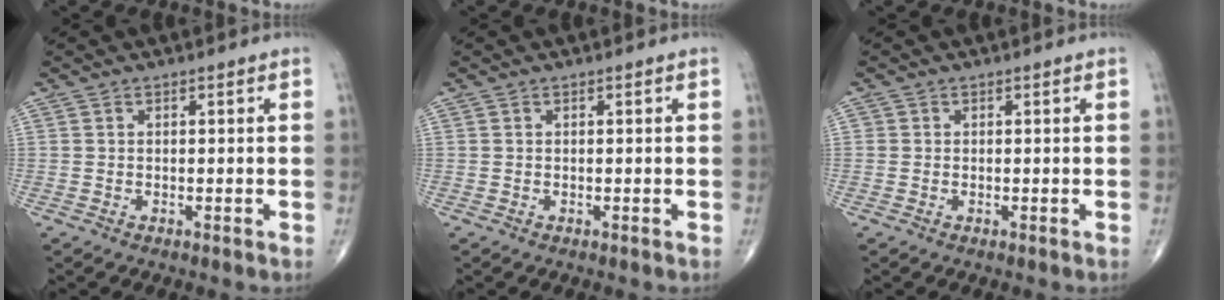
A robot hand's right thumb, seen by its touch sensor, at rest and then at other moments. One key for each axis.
{"total": 0.0}
{"total": 0.5, "fx": 0.0, "fy": 0.5, "fz": 0.0, "tx": 0.003, "ty": 0.003, "tz": -0.003}